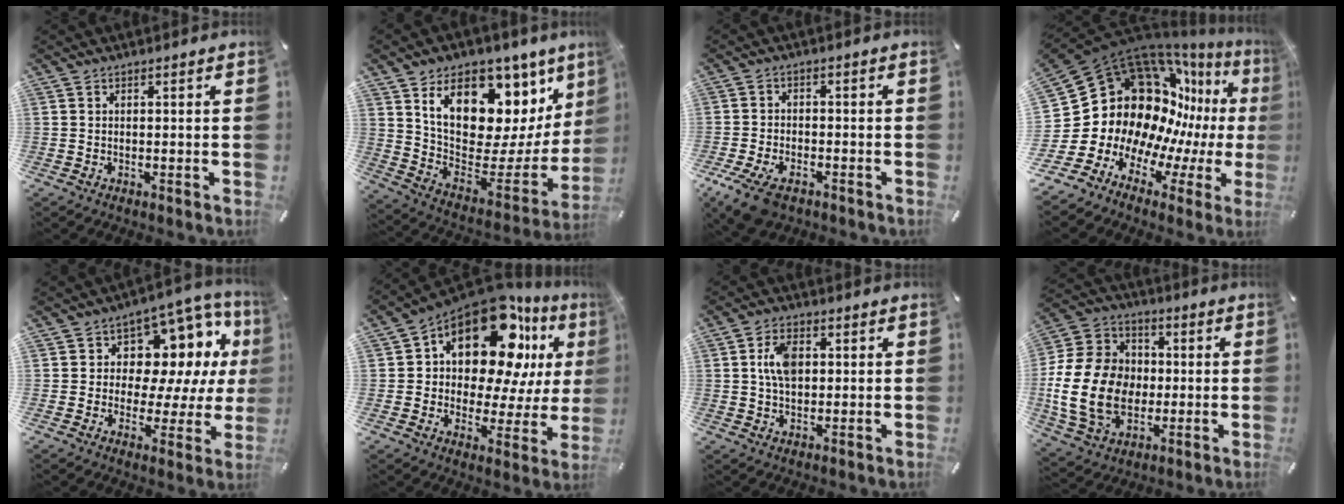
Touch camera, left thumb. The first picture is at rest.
{"total": 18.5, "force": [9.7, 11.8, 10.5], "torque": [-0.156, -0.080, 0.168]}
{"total": 7.1, "force": [-4.0, 4.2, 4.0], "torque": [-0.094, 0.012, -0.074]}
{"total": 24.2, "force": [5.3, 19.1, 13.8], "torque": [-0.236, -0.118, 0.154]}
{"total": 11.6, "force": [4.4, 8.6, 6.5], "torque": [-0.091, -0.039, 0.084]}
{"total": 18.1, "force": [10.7, 9.6, 11.0], "torque": [-0.178, -0.091, 0.181]}
{"total": 7.1, "force": [1.3, 4.5, 5.3], "torque": [-0.114, 0.004, 0.019]}
{"total": 19.1, "force": [-2.3, 15.4, 11.1], "torque": [-0.240, 0.022, -0.036]}